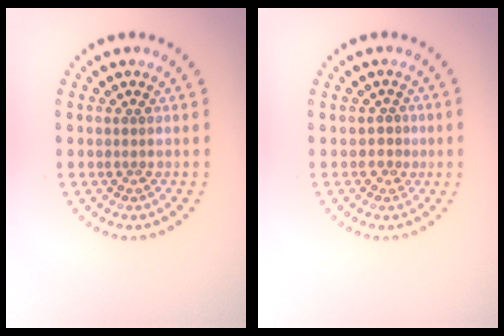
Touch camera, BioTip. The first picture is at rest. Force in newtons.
{"total": 1.2, "press": 1.0, "slide": 0.6}